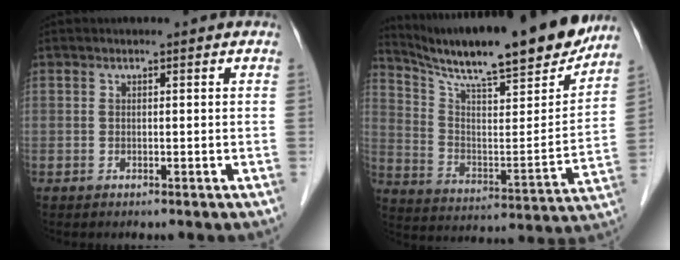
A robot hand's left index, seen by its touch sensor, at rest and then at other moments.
{"total": 23.1, "force": [20.1, 2.2, 11.2], "torque": [-0.195, -0.038, 0.303]}